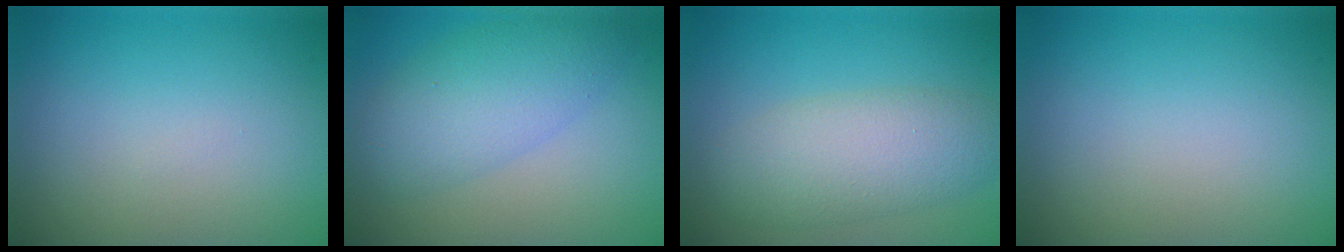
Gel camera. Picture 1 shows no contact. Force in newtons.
{"total": 5.3, "press": 5.3, "slide": 0.1}
{"total": 5.2, "press": 5.2, "slide": 0.1}
{"total": 0.0}